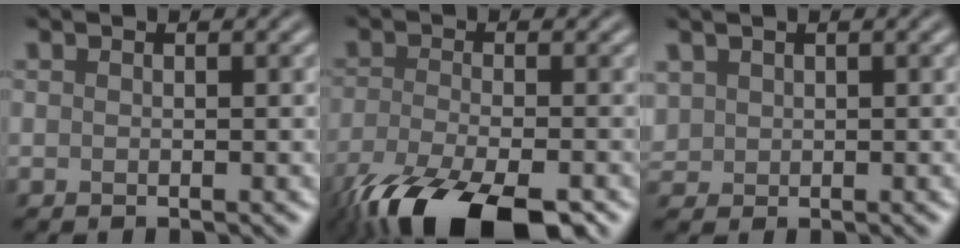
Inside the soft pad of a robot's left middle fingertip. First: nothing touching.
{"total": 11.9, "force": [-8.3, 3.8, 7.7], "torque": [-0.170, -0.046, -0.130]}
{"total": 0.8, "force": [0.6, 0.6, -0.2], "torque": [-0.005, 0.008, 0.025]}